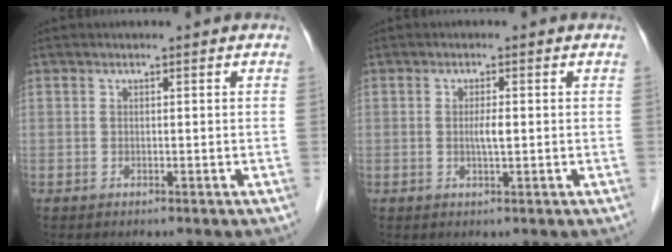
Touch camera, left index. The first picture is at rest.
{"total": 1.9, "force": [-0.2, 0.2, 1.9], "torque": [-0.040, -0.002, -0.002]}